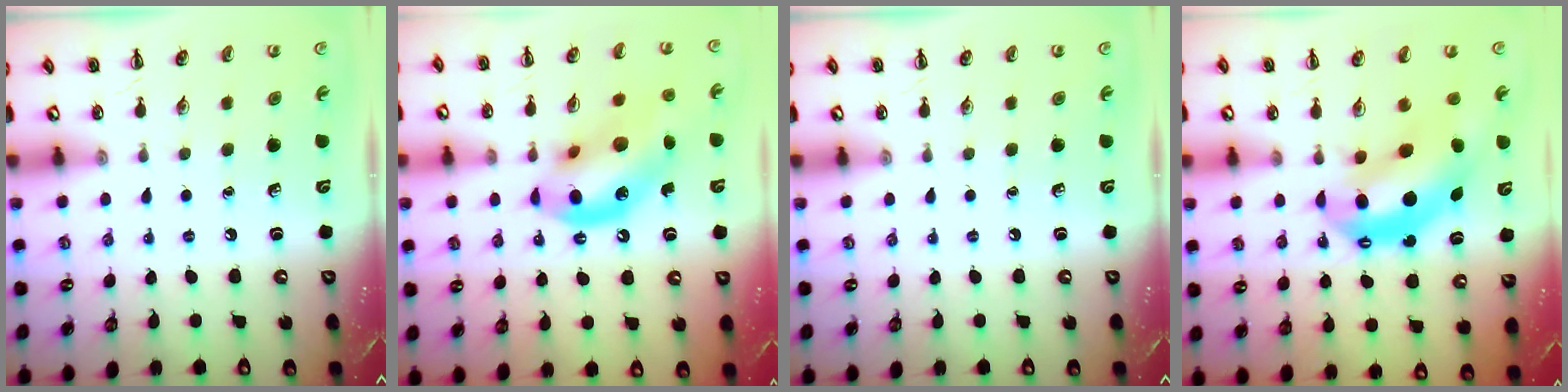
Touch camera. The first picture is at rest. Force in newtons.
{"total": 15.5, "press": 15.1, "slide": 3.8}
{"total": 0.0}
{"total": 10.6, "press": 10.3, "slide": 2.6}